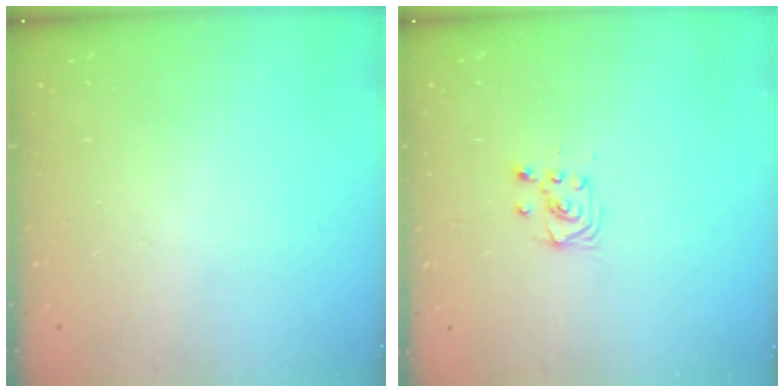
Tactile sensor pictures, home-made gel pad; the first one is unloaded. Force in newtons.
{"total": 3.4, "press": 3.4, "slide": 0.4}